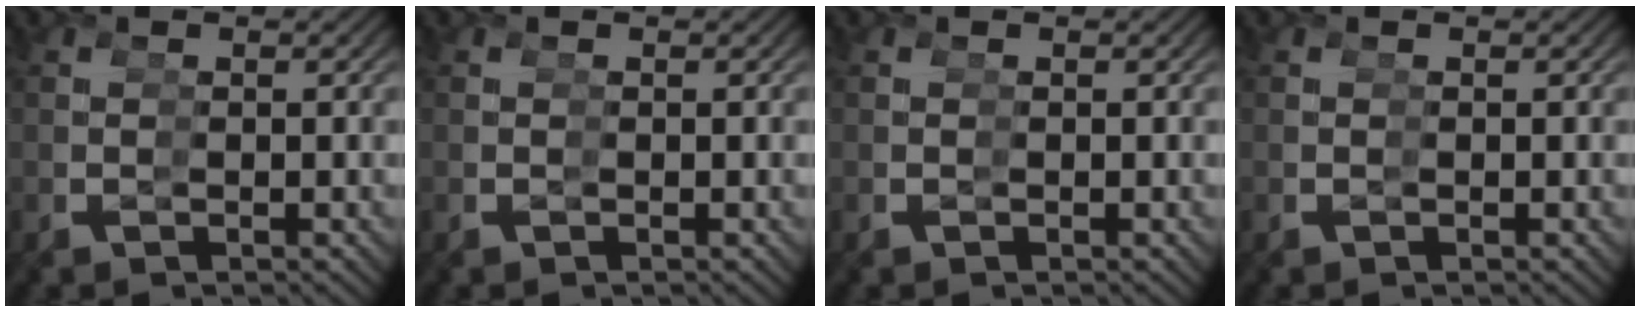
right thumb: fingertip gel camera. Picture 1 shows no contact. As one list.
[{"total": 0.0}, {"total": 0.0}, {"total": 0.0}]